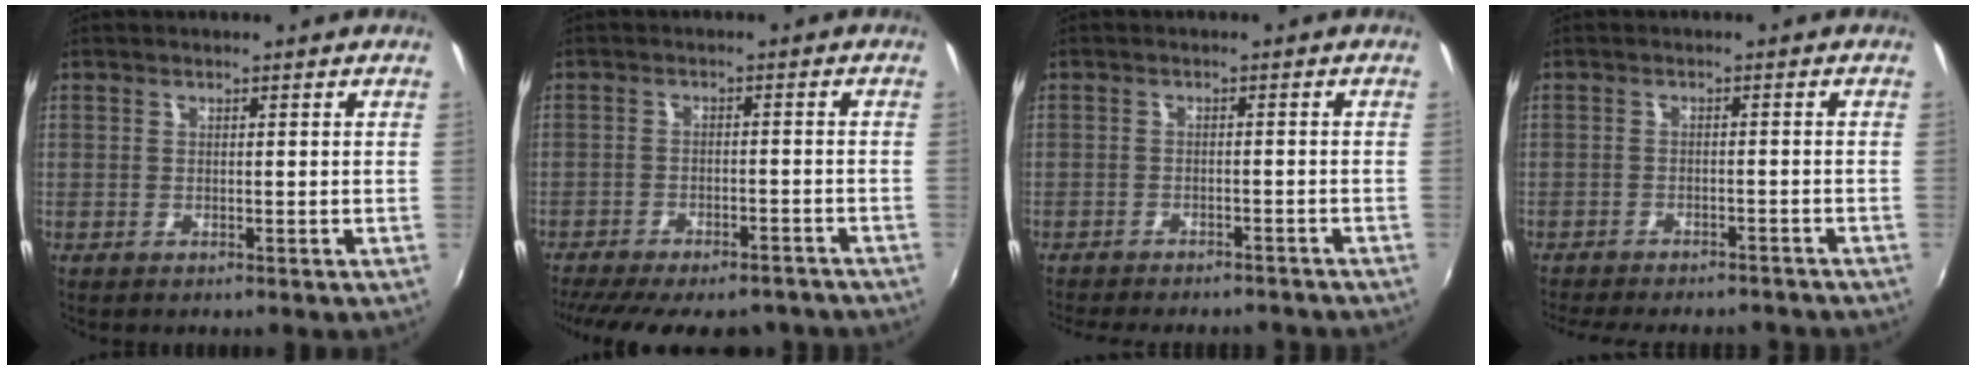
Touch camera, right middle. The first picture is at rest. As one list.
[{"total": 18.2, "force": [-15.4, 5.7, 7.9], "torque": [-0.167, -0.018, -0.201]}, {"total": 11.5, "force": [-10.1, 2.9, 4.6], "torque": [-0.102, -0.018, -0.135]}, {"total": 13.4, "force": [-11.7, 3.4, 5.5], "torque": [-0.119, -0.020, -0.155]}]